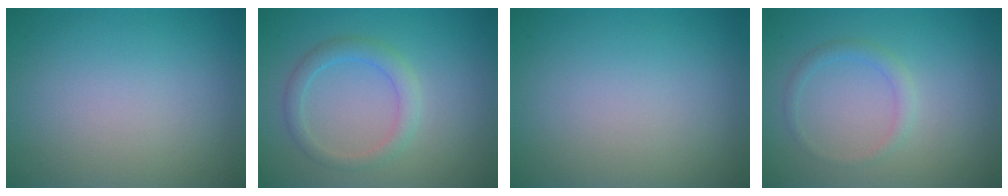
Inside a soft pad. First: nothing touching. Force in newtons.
{"total": 2.3, "press": 2.2, "slide": 0.1}
{"total": 0.0}
{"total": 1.2, "press": 1.2, "slide": 0.0}